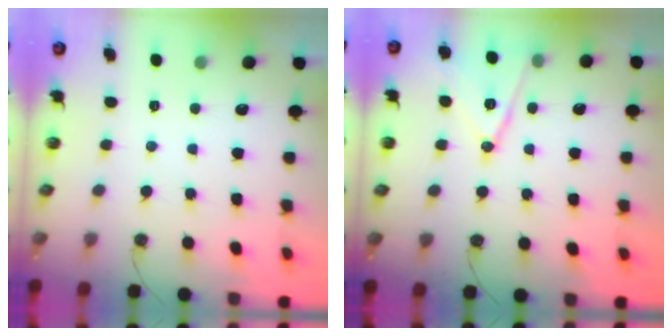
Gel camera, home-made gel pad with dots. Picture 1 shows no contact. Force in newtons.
{"total": 13.4, "press": 13.0, "slide": 3.3}